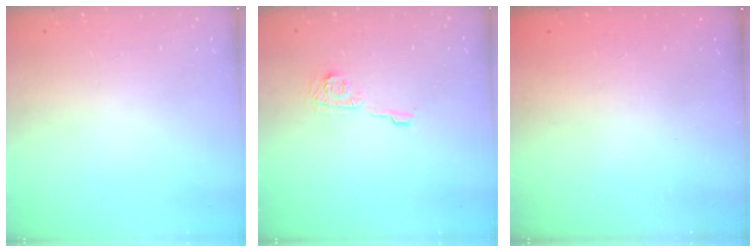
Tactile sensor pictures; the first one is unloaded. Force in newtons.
{"total": 6.8, "press": 6.8, "slide": 0.2}
{"total": 2.5, "press": 2.4, "slide": 0.7}